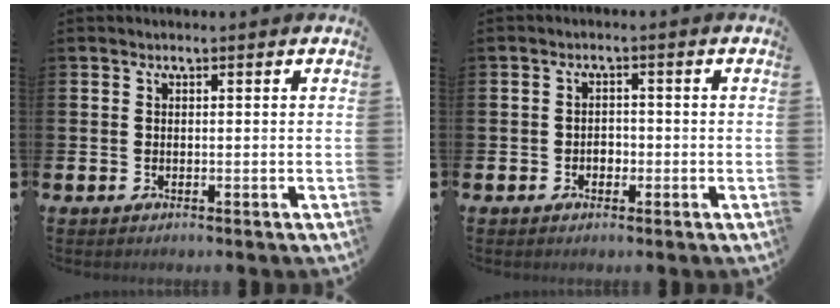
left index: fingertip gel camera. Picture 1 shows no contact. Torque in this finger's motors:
{"motor_torque": [-0.07, -0.01, 0.02, -0.01]}